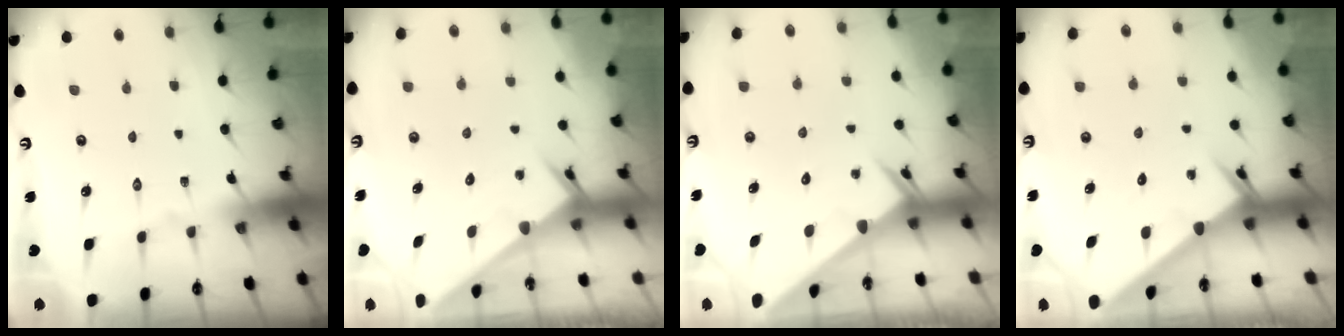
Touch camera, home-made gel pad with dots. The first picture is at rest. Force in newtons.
{"total": 2.4, "press": 2.4, "slide": 0.1}
{"total": 2.4, "press": 2.4, "slide": 0.0}
{"total": 2.4, "press": 2.4, "slide": 0.1}